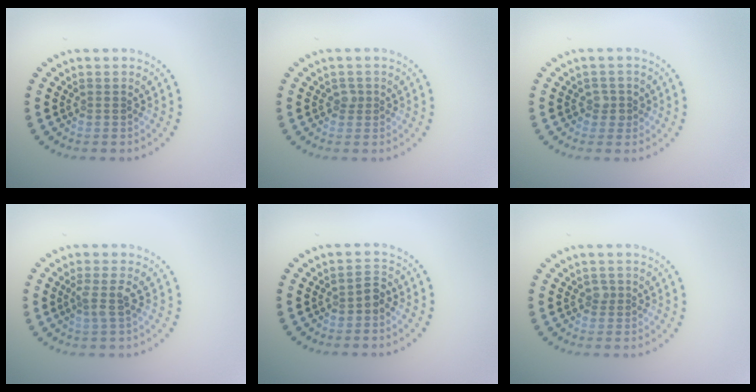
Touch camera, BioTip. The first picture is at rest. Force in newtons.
{"total": 0.8, "press": 0.6, "slide": 0.5}
{"total": 1.0, "press": 0.9, "slide": 0.4}
{"total": 1.5, "press": 1.1, "slide": 1.0}
{"total": 1.2, "press": 1.0, "slide": 0.6}
{"total": 0.7, "press": 0.6, "slide": 0.5}